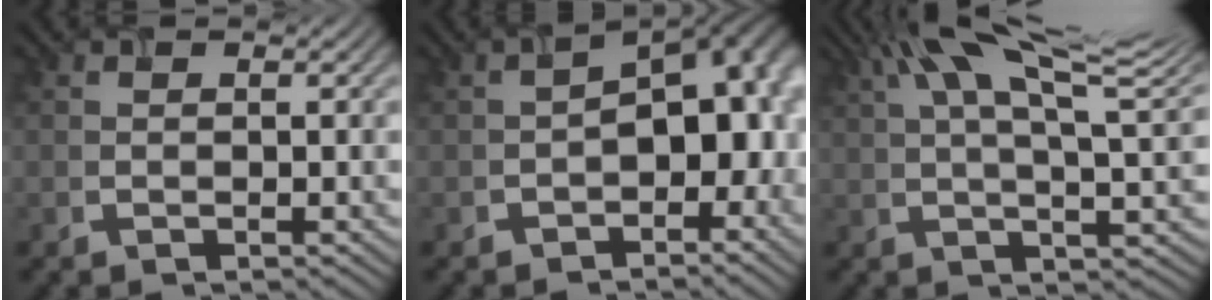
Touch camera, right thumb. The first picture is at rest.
{"total": 10.7, "force": [-1.7, 6.6, 8.2], "torque": [-0.086, -0.005, -0.021]}
{"total": 14.4, "force": [7.4, 3.7, 11.7], "torque": [-0.201, 0.023, 0.108]}